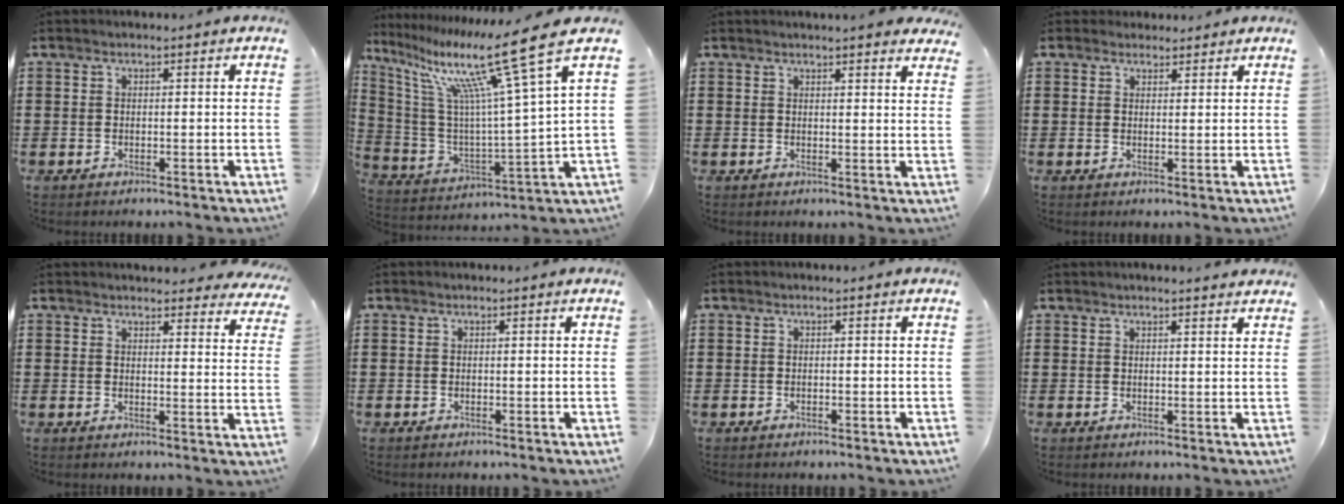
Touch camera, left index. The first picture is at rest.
{"total": 16.4, "force": [11.0, 1.2, 12.1], "torque": [-0.243, -0.065, 0.168]}
{"total": 2.4, "force": [2.4, -0.2, 0.6], "torque": [-0.009, -0.009, 0.043]}
{"total": 2.3, "force": [2.0, 1.0, 0.0], "torque": [-0.006, 0.004, 0.041]}
{"total": 3.3, "force": [3.2, 0.5, 0.6], "torque": [-0.006, -0.013, 0.057]}
{"total": 0.0}
{"total": 0.0}
{"total": 1.5, "force": [1.5, 0.0, 0.3], "torque": [-0.008, 0.001, 0.028]}